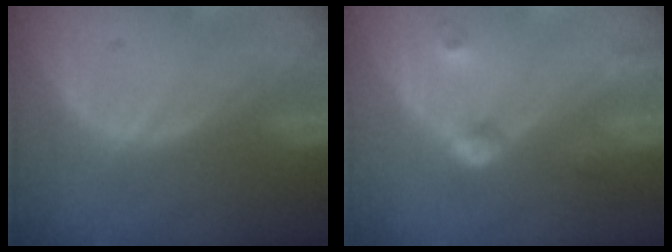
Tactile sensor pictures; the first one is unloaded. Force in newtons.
{"total": 4.4, "press": 3.9, "slide": 2.1}